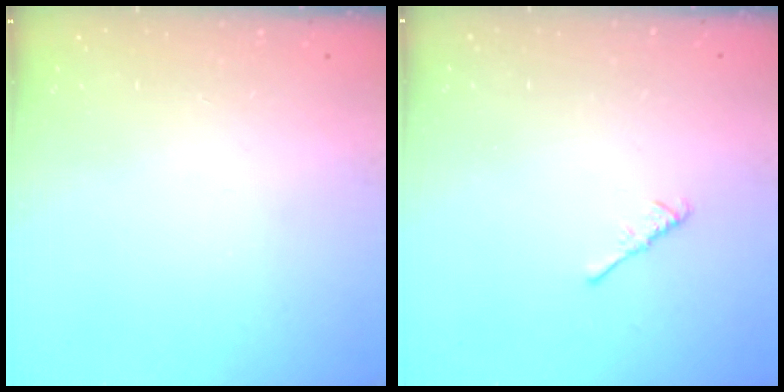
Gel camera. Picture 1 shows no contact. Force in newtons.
{"total": 2.6, "press": 2.6, "slide": 0.6}